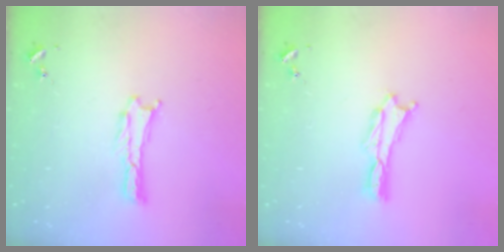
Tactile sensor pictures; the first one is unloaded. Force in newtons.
{"total": 0.8, "press": 0.7, "slide": 0.2}